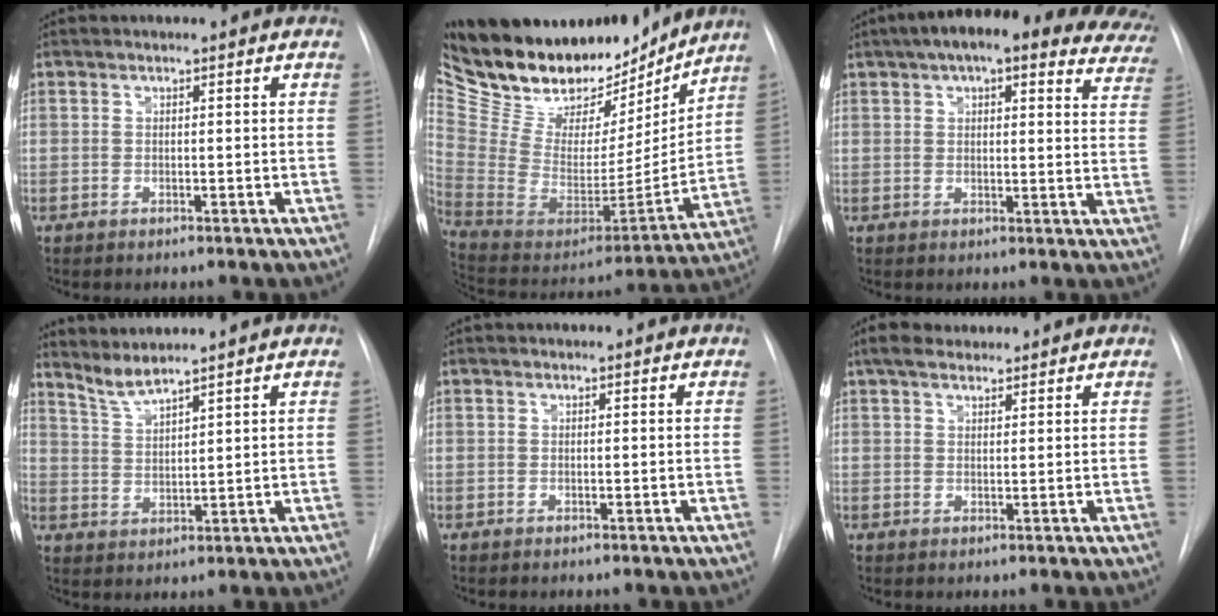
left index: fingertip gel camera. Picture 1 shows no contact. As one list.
[{"total": 24.8, "force": [21.7, 8.6, 8.4], "torque": [-0.159, -0.026, 0.347]}, {"total": 25.9, "force": [20.4, 7.5, 14.1], "torque": [-0.204, 0.023, 0.233]}, {"total": 4.1, "force": [3.8, -1.0, 0.9], "torque": [-0.028, -0.006, 0.085]}, {"total": 0.0}, {"total": 4.0, "force": [3.4, 1.5, 1.6], "torque": [-0.036, 0.026, 0.060]}]